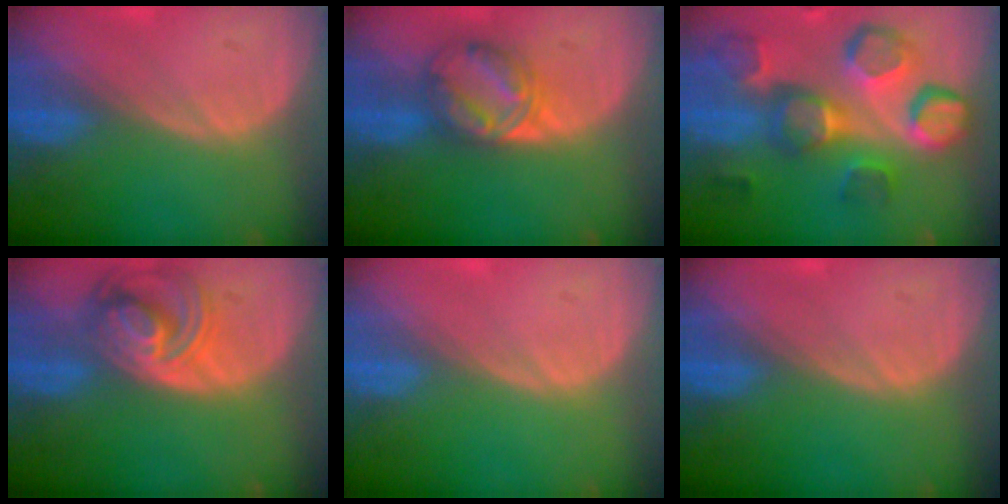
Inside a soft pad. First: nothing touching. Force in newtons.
{"total": 6.2, "press": 6.2, "slide": 0.1}
{"total": 12.5, "press": 11.1, "slide": 5.7}
{"total": 8.3, "press": 7.1, "slide": 4.2}
{"total": 0.0}
{"total": 0.0}